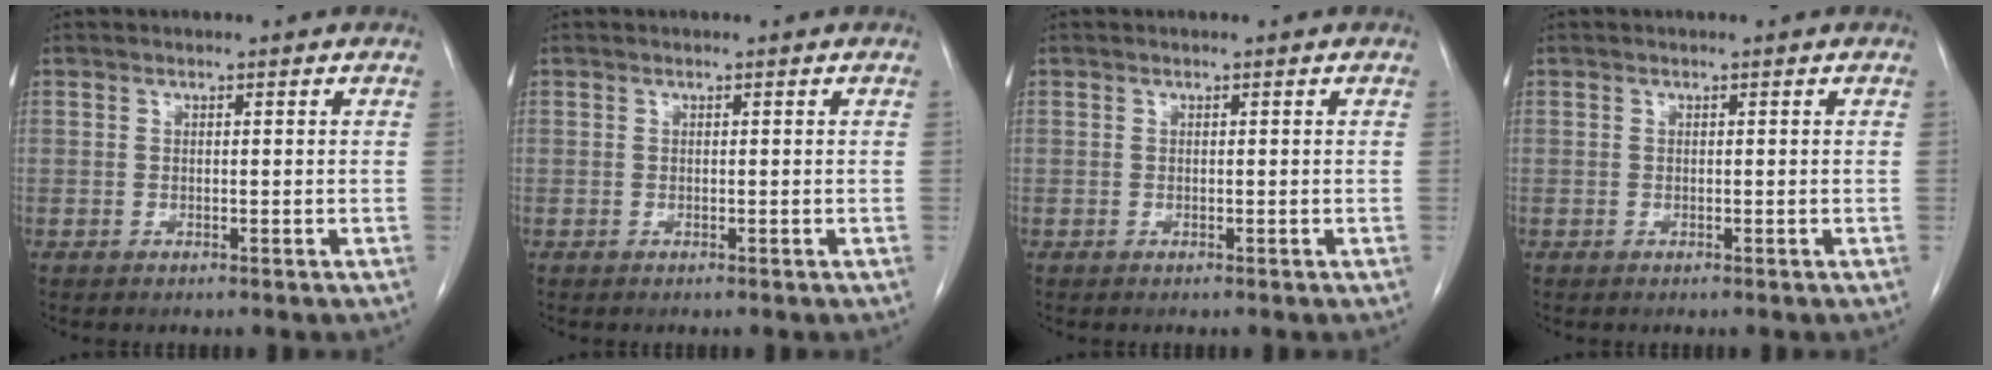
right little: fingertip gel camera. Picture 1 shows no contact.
{"total": 0.0}
{"total": 0.0}
{"total": 0.0}